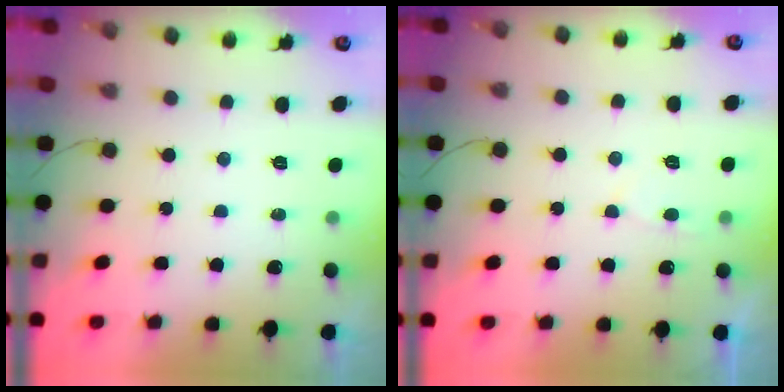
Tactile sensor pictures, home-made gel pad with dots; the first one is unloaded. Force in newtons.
{"total": 2.8, "press": 2.7, "slide": 0.3}